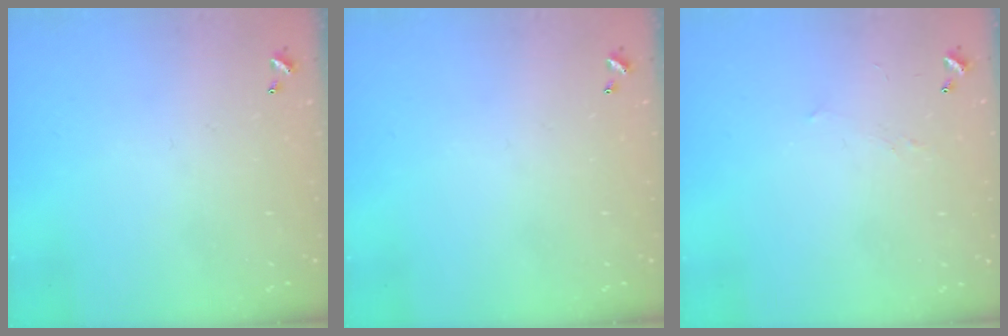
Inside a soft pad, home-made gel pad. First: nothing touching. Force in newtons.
{"total": 0.0}
{"total": 2.9, "press": 2.8, "slide": 0.4}